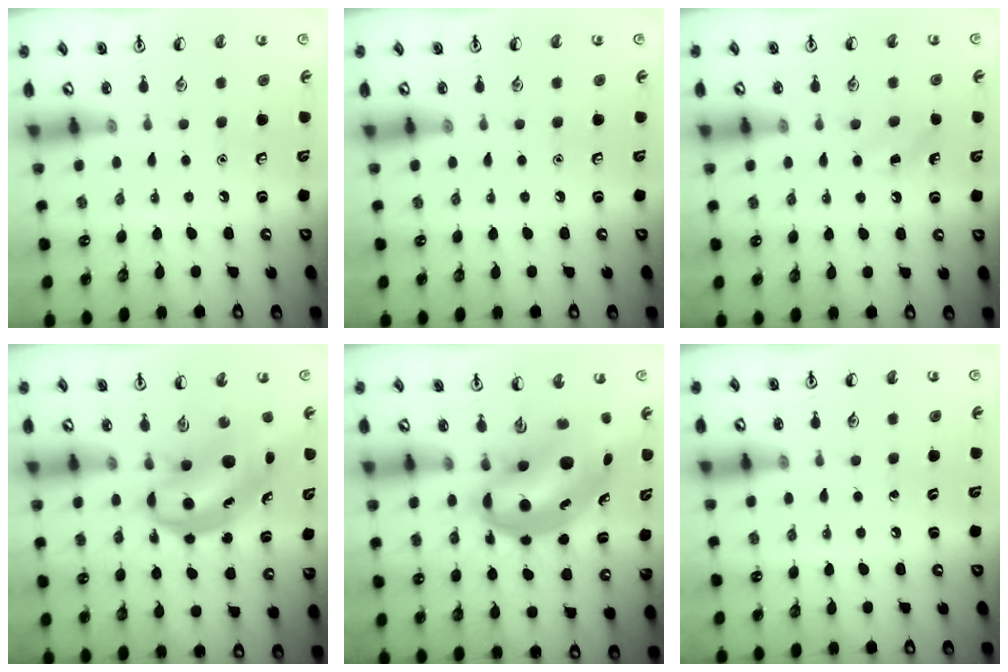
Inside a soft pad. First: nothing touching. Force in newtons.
{"total": 0.0}
{"total": 2.8, "press": 2.6, "slide": 0.9}
{"total": 5.3, "press": 5.2, "slide": 1.3}
{"total": 8.4, "press": 8.1, "slide": 2.2}
{"total": 0.0}